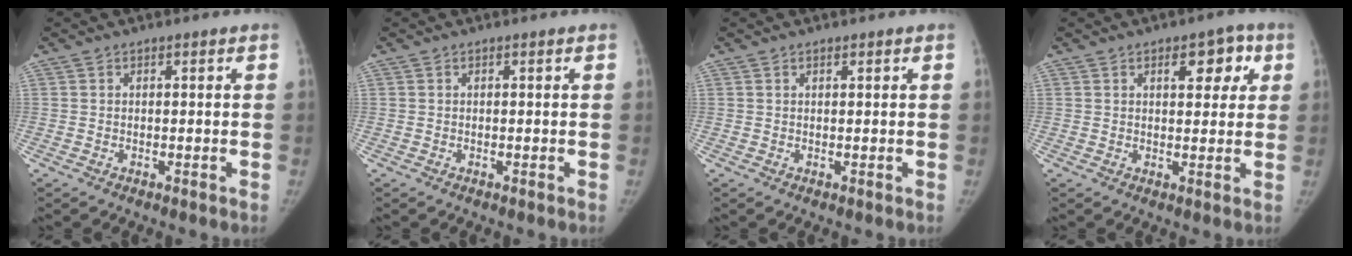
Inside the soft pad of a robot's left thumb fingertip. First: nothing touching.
{"total": 0.0}
{"total": 0.6, "force": [0.4, 0.2, 0.3], "torque": [-0.006, -0.002, 0.007]}
{"total": 6.8, "force": [2.8, 3.6, 5.0], "torque": [-0.031, -0.006, 0.032]}